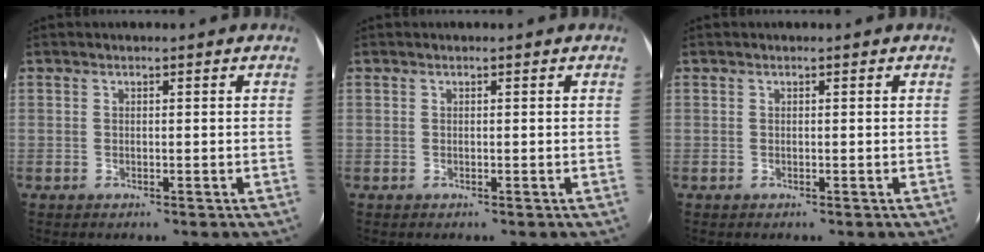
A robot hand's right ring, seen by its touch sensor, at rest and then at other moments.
{"total": 0.0}
{"total": 0.0}